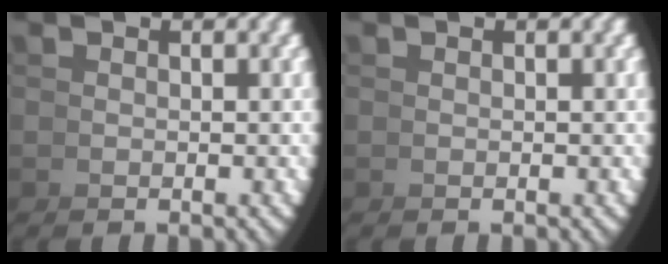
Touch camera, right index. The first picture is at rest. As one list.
[{"total": 0.0}]